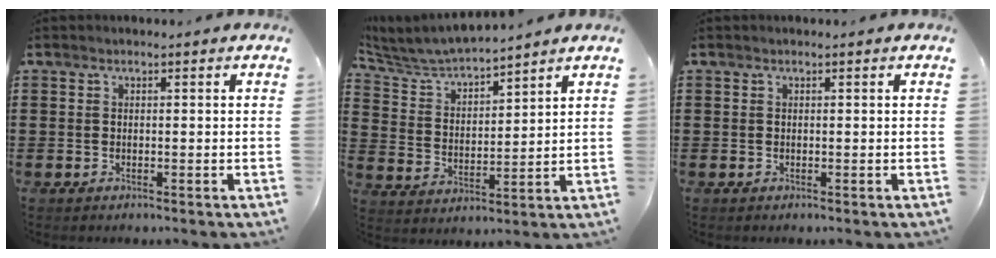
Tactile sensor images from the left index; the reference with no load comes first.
{"total": 5.3, "force": [5.2, 0.3, 1.0], "torque": [-0.048, -0.037, 0.086]}
{"total": 0.0}